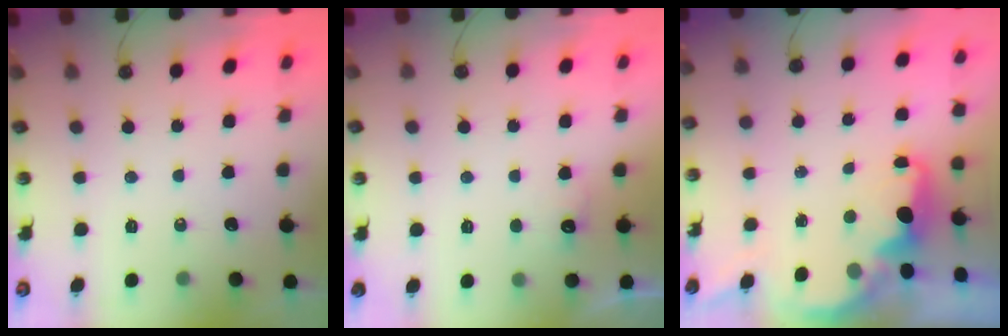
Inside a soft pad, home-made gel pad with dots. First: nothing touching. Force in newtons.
{"total": 6.3, "press": 6.2, "slide": 1.4}
{"total": 2.3, "press": 2.1, "slide": 0.9}